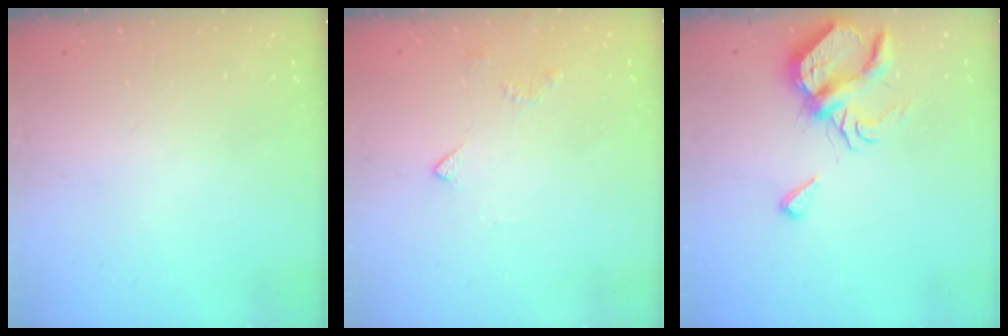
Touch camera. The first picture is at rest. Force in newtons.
{"total": 2.9, "press": 2.8, "slide": 0.7}
{"total": 7.8, "press": 7.8, "slide": 0.5}